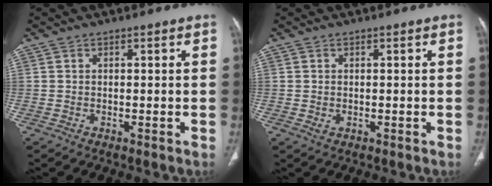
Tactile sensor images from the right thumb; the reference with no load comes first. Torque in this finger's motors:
{"motor_torque": [-0.59, 0.40, -0.10, 0.69, -0.07]}